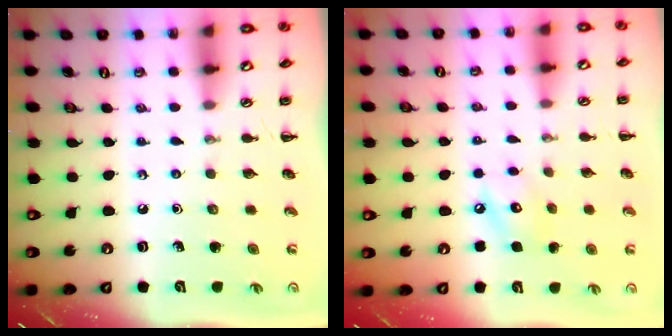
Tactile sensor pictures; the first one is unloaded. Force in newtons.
{"total": 7.7, "press": 7.7, "slide": 0.8}